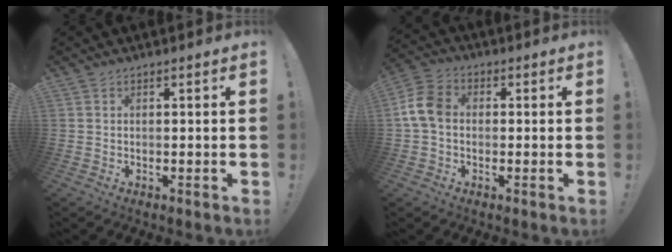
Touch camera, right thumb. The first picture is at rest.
{"total": 9.3, "force": [0.1, 6.6, 6.5], "torque": [-0.137, 0.013, 0.008]}